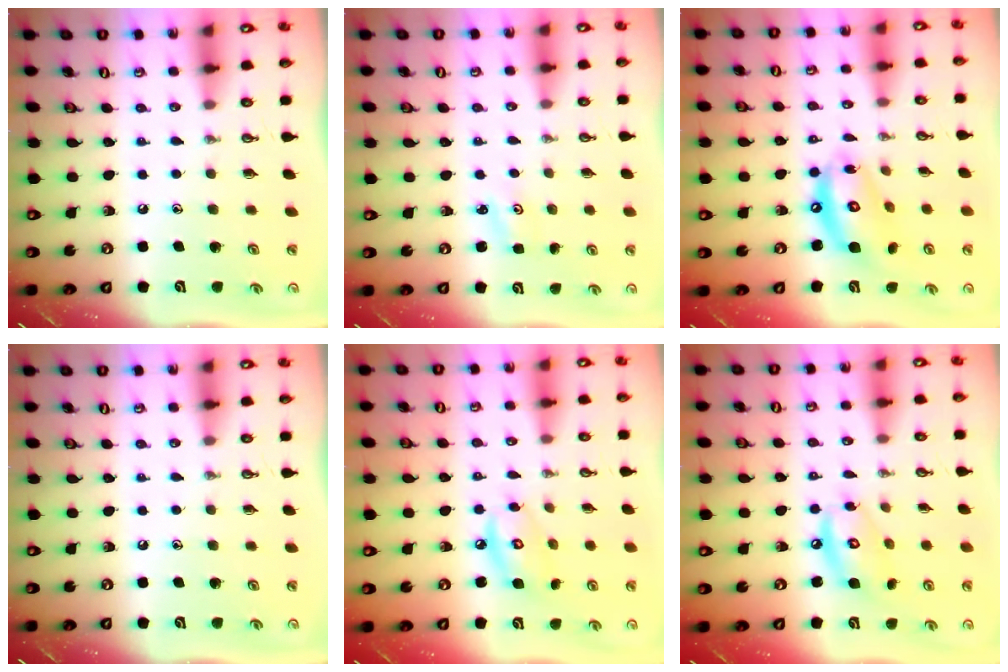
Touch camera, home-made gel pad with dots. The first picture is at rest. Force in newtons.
{"total": 2.0, "press": 2.0, "slide": 0.3}
{"total": 13.8, "press": 13.7, "slide": 1.5}
{"total": 0.0}
{"total": 8.2, "press": 8.2, "slide": 0.6}
{"total": 10.0, "press": 10.0, "slide": 0.7}